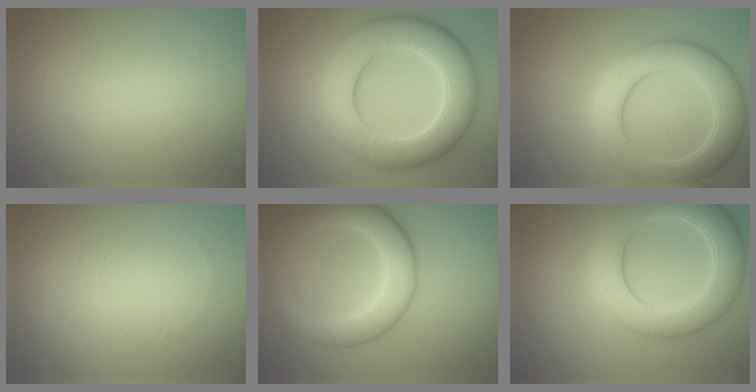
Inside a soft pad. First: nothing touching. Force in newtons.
{"total": 9.4, "press": 9.4, "slide": 0.1}
{"total": 6.6, "press": 6.6, "slide": 0.4}
{"total": 0.0}
{"total": 6.0, "press": 6.0, "slide": 0.3}
{"total": 6.9, "press": 6.9, "slide": 0.5}